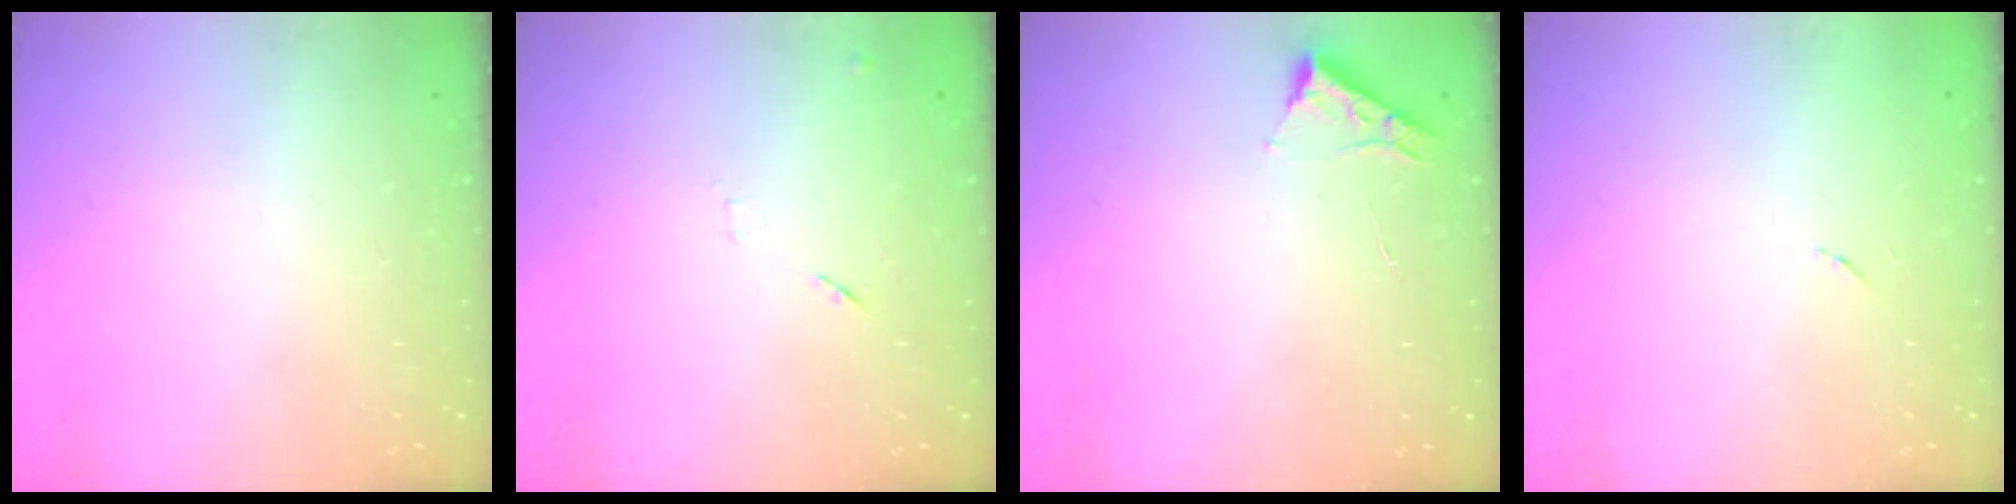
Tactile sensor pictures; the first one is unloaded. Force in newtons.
{"total": 7.3, "press": 7.2, "slide": 0.7}
{"total": 3.3, "press": 3.3, "slide": 0.5}
{"total": 3.3, "press": 3.3, "slide": 0.2}